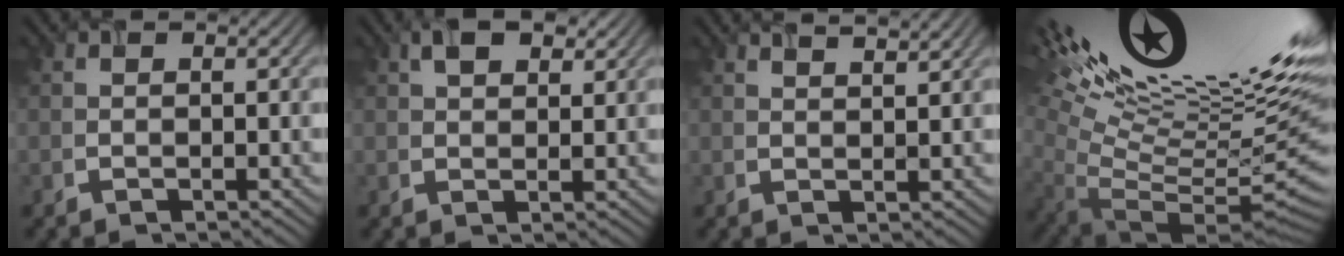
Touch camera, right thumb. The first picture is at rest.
{"total": 4.1, "force": [2.2, 2.3, 2.6], "torque": [-0.045, 0.004, 0.039]}
{"total": 2.9, "force": [2.4, 0.3, 1.5], "torque": [-0.016, 0.005, 0.037]}
{"total": 19.3, "force": [8.8, 4.7, 16.5], "torque": [-0.218, 0.027, 0.159]}